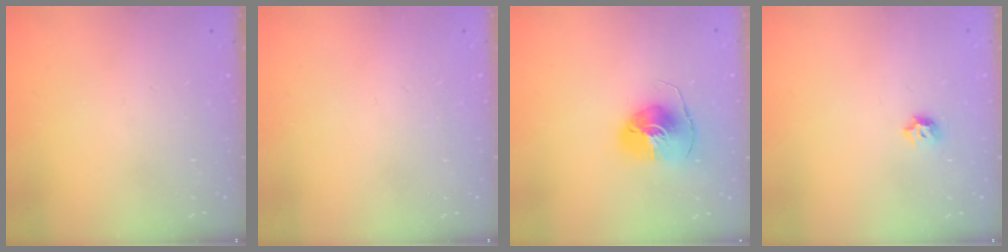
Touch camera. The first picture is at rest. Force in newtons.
{"total": 0.9, "press": 0.9, "slide": 0.1}
{"total": 8.1, "press": 8.1, "slide": 0.3}
{"total": 4.0, "press": 3.9, "slide": 0.8}